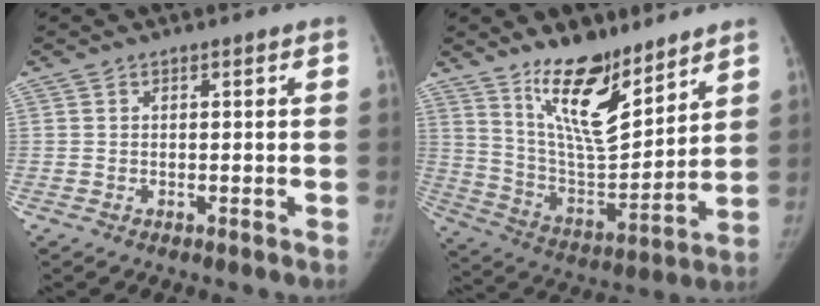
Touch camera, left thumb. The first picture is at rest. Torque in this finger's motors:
{"motor_torque": [0.91, -0.25, 1.61, -1.16, 0.41]}